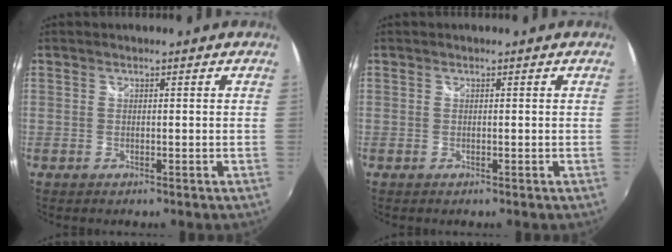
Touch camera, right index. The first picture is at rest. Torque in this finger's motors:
{"motor_torque": [0.00, 0.00, 0.00, 0.00]}